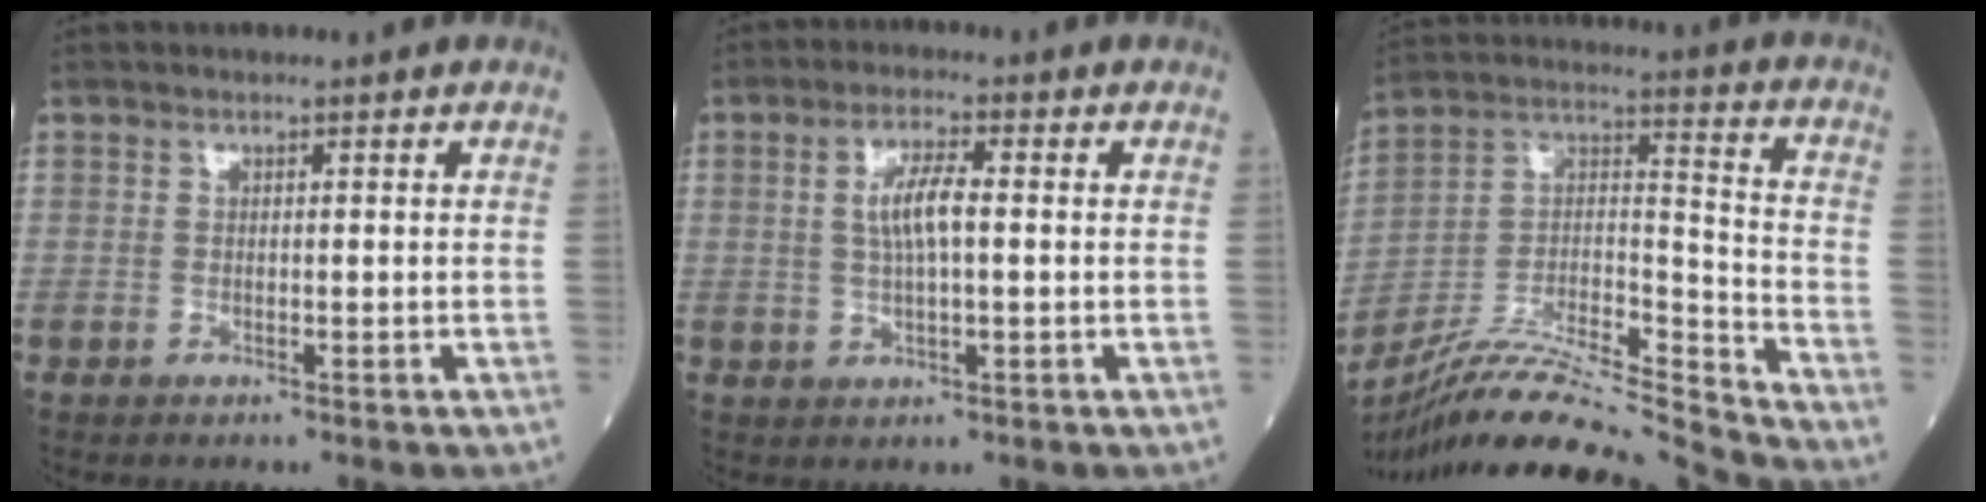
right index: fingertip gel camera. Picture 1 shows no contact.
{"total": 5.1, "force": [0.5, 1.1, 4.9], "torque": [-0.101, 0.009, 0.009]}
{"total": 19.1, "force": [-18.0, -1.7, 6.2], "torque": [-0.125, 0.022, -0.315]}